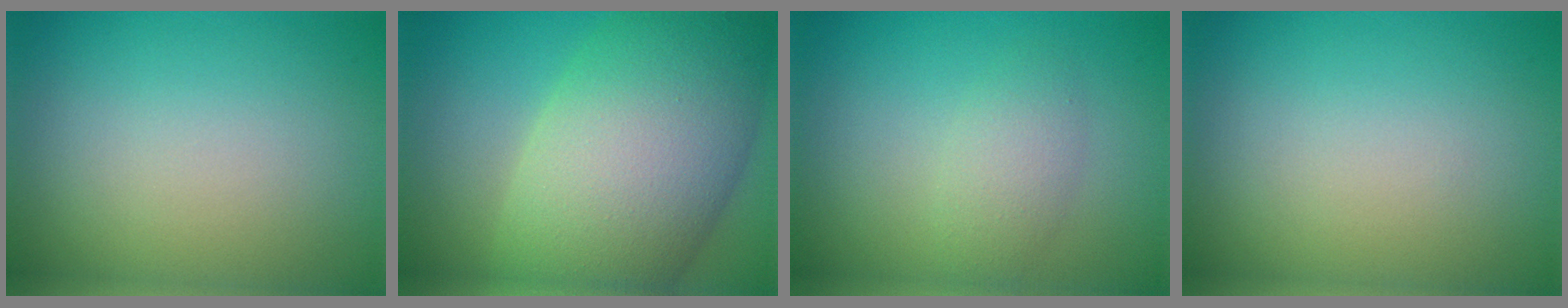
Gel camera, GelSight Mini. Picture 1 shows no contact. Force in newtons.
{"total": 13.4, "press": 13.4, "slide": 0.4}
{"total": 2.2, "press": 2.2, "slide": 0.0}
{"total": 0.0}